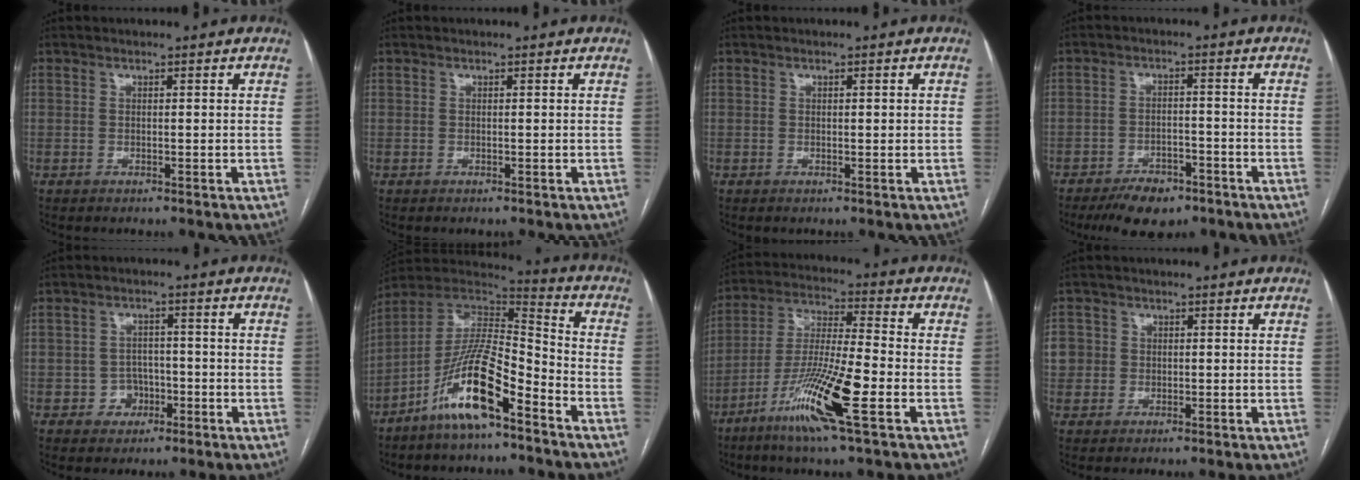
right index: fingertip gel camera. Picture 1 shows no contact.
{"total": 0.0}
{"total": 0.8, "force": [0.1, 0.2, 0.8], "torque": [-0.012, 0.000, 0.002]}
{"total": 7.3, "force": [-5.3, 3.3, 3.8], "torque": [-0.064, -0.002, -0.086]}
{"total": 3.8, "force": [-1.5, 3.4, 0.9], "torque": [-0.002, 0.014, -0.019]}
{"total": 15.0, "force": [-8.8, 3.0, 11.8], "torque": [-0.226, 0.004, -0.159]}
{"total": 14.8, "force": [-6.5, 0.3, 13.3], "torque": [-0.265, -0.020, -0.123]}
{"total": 4.5, "force": [0.3, 4.4, 0.8], "torque": [-0.014, 0.015, 0.006]}